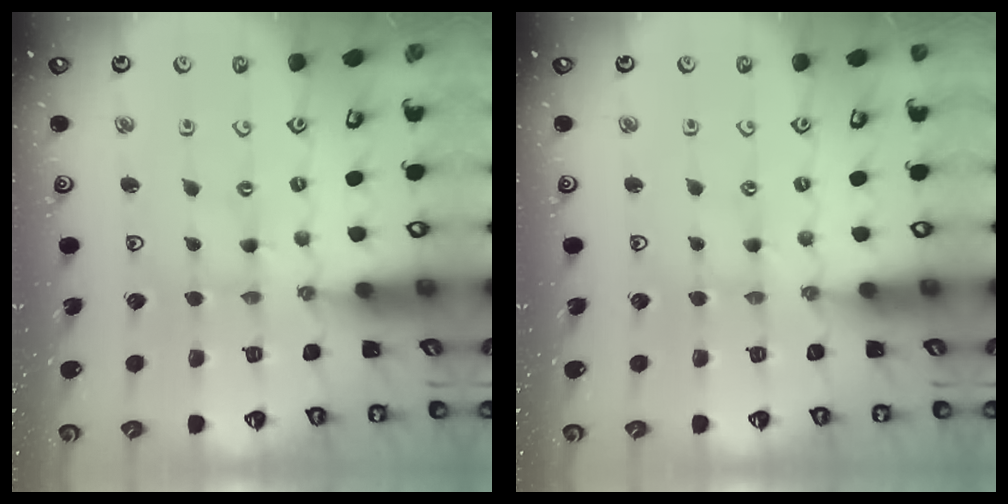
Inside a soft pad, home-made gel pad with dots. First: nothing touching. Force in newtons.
{"total": 1.3, "press": 1.2, "slide": 0.3}